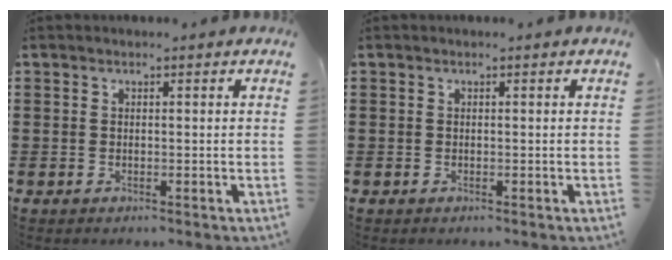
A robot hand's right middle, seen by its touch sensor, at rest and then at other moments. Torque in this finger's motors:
{"motor_torque": [-2.14, 0.00, -0.04, 0.02]}